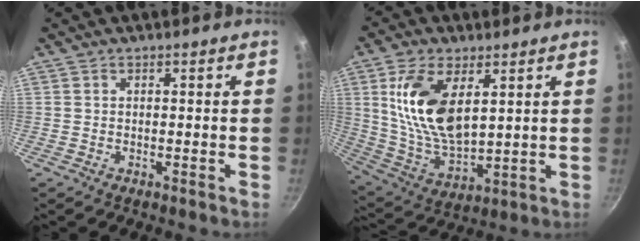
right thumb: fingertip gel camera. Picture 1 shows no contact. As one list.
[{"total": 16.0, "force": [4.8, 8.2, 12.8], "torque": [-0.234, -0.029, 0.104]}]